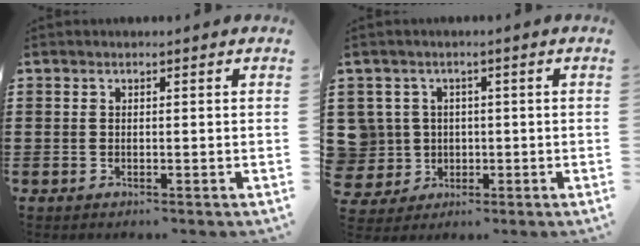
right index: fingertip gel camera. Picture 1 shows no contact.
{"total": 5.0, "force": [0.2, 5.0, 0.6], "torque": [-0.051, 0.009, 0.000]}